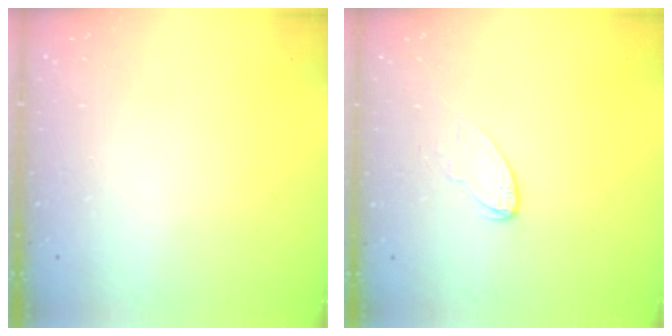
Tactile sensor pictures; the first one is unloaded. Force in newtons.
{"total": 5.0, "press": 5.0, "slide": 0.4}